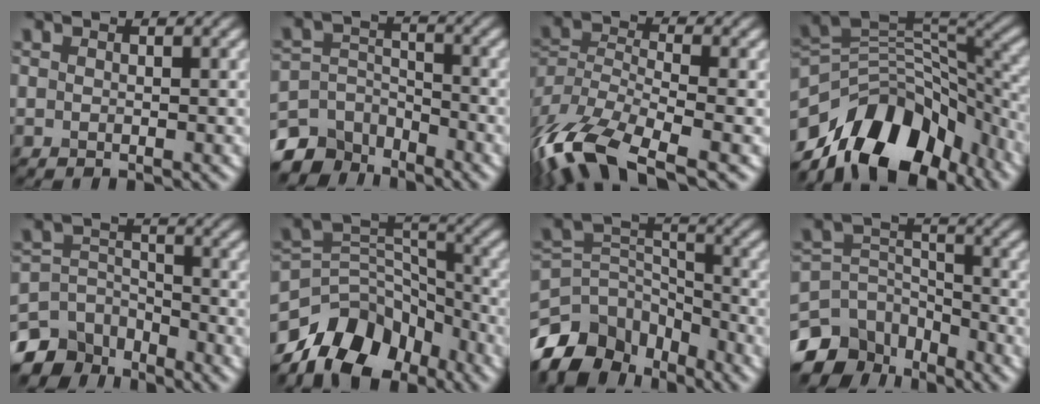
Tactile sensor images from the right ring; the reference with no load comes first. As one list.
[{"total": 6.2, "force": [-5.0, 3.1, 1.6], "torque": [-0.023, -0.006, -0.100]}, {"total": 12.3, "force": [-8.3, 4.3, 8.0], "torque": [-0.175, -0.020, -0.156]}, {"total": 12.3, "force": [-7.8, 7.2, 6.2], "torque": [-0.103, 0.018, -0.145]}, {"total": 6.7, "force": [-5.3, 3.6, 2.0], "torque": [-0.026, -0.005, -0.105]}, {"total": 9.0, "force": [-6.4, 5.4, 3.3], "torque": [-0.047, 0.005, -0.118]}, {"total": 10.2, "force": [-7.1, 5.9, 4.4], "torque": [-0.088, 0.005, -0.143]}, {"total": 7.9, "force": [-5.6, 4.6, 3.0], "torque": [-0.059, -0.010, -0.111]}]